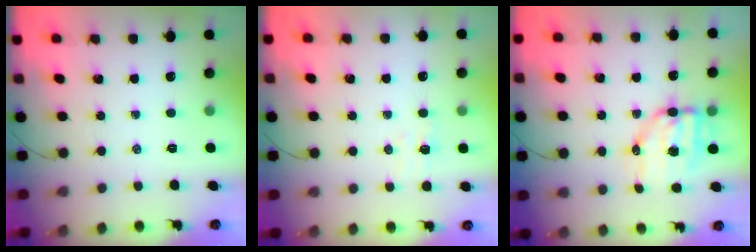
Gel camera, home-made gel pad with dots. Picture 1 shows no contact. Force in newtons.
{"total": 3.0, "press": 2.9, "slide": 0.7}
{"total": 8.3, "press": 8.1, "slide": 1.6}